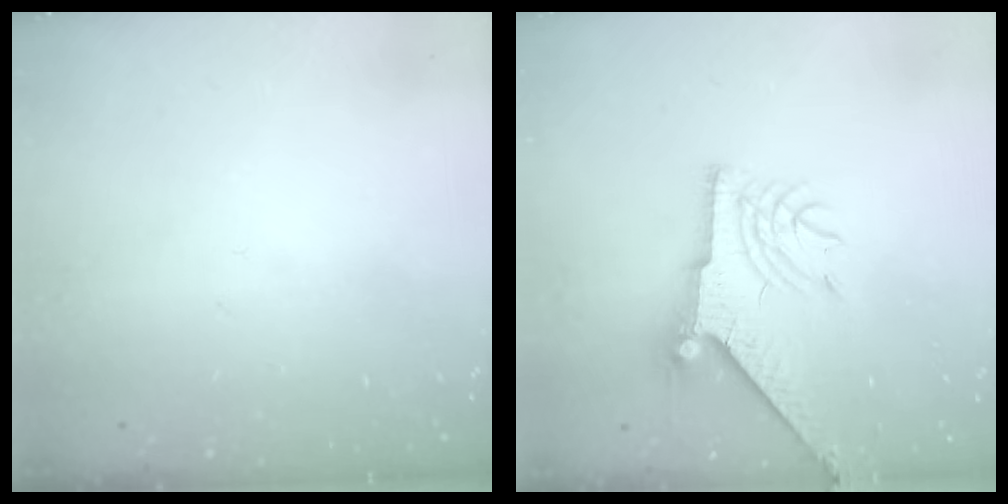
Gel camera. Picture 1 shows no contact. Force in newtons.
{"total": 9.1, "press": 9.1, "slide": 0.6}